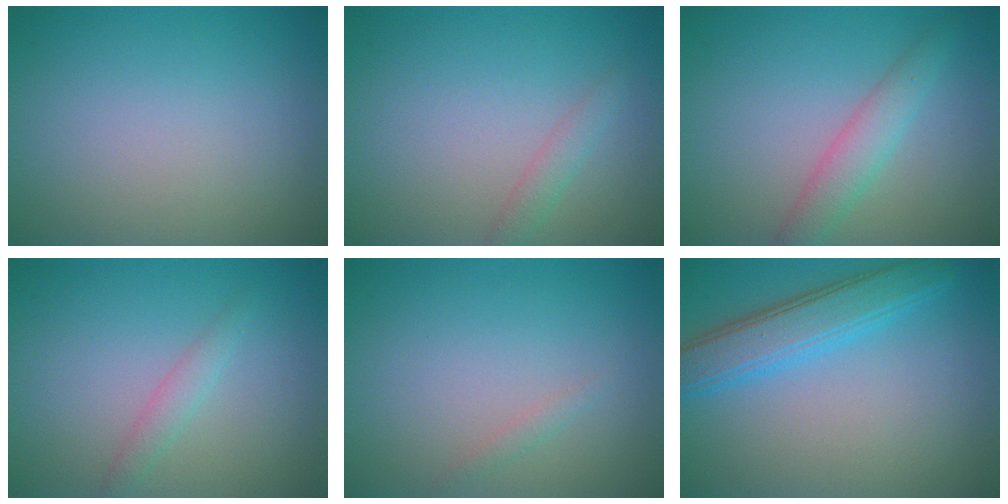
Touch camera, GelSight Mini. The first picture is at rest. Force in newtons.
{"total": 1.3, "press": 1.3, "slide": 0.1}
{"total": 2.9, "press": 2.9, "slide": 0.1}
{"total": 1.4, "press": 1.4, "slide": 0.1}
{"total": 0.7, "press": 0.7, "slide": 0.1}
{"total": 4.6, "press": 4.6, "slide": 0.1}